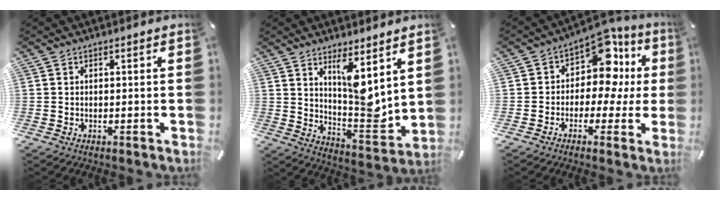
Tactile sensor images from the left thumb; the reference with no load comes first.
{"total": 10.2, "force": [5.9, 3.9, 7.3], "torque": [-0.103, -0.057, 0.104]}
{"total": 12.2, "force": [4.2, 7.8, 8.4], "torque": [-0.123, -0.033, 0.072]}